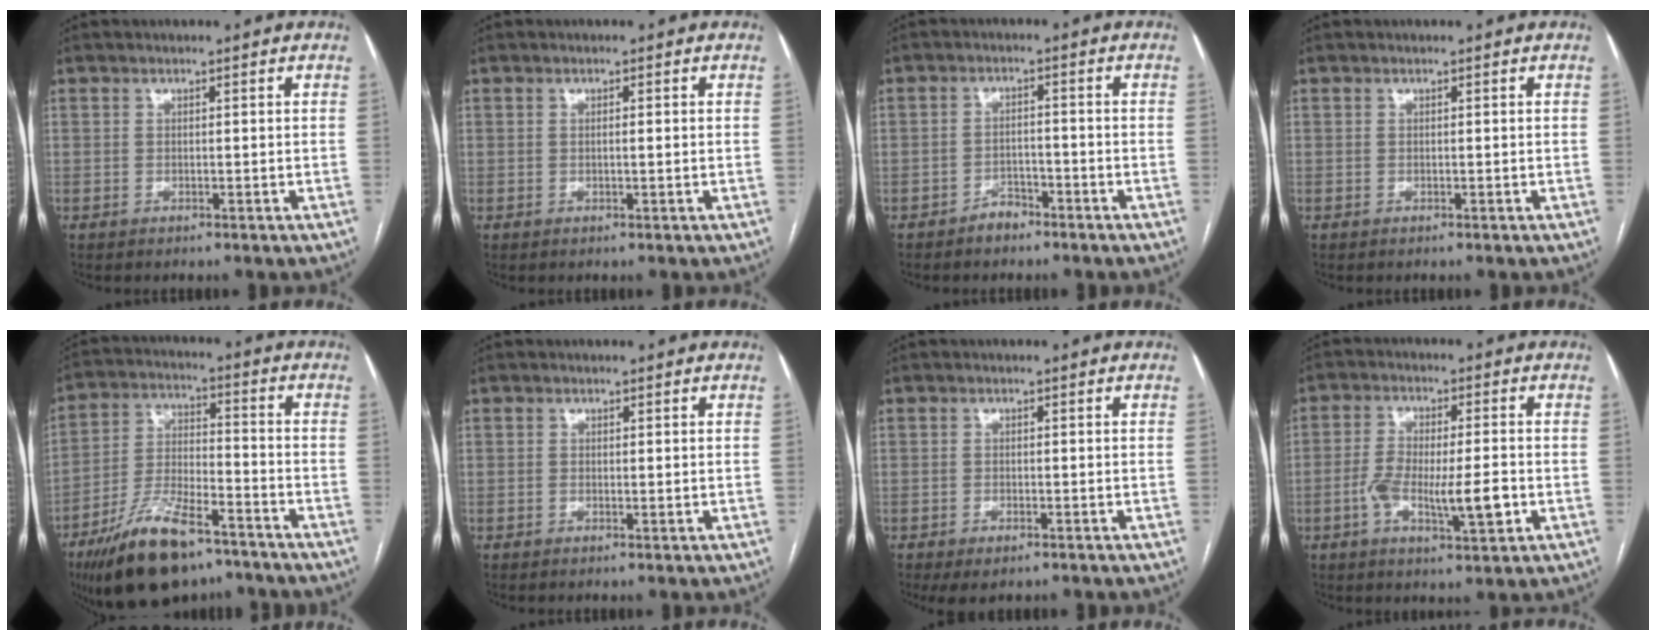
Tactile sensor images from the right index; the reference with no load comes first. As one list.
[{"total": 0.9, "force": [0.1, 0.0, 0.9], "torque": [-0.018, 0.001, 0.002]}, {"total": 2.8, "force": [-2.2, 1.5, 0.8], "torque": [-0.009, 0.007, -0.033]}, {"total": 0.0}, {"total": 15.8, "force": [-11.1, 4.9, 10.1], "torque": [-0.208, -0.009, -0.196]}, {"total": 0.6, "force": [-0.1, 0.2, 0.5], "torque": [-0.010, -0.002, 0.000]}, {"total": 2.8, "force": [-1.7, 1.2, 1.8], "torque": [-0.029, -0.005, -0.020]}, {"total": 9.2, "force": [-2.4, 2.1, 8.6], "torque": [-0.154, 0.000, -0.039]}]